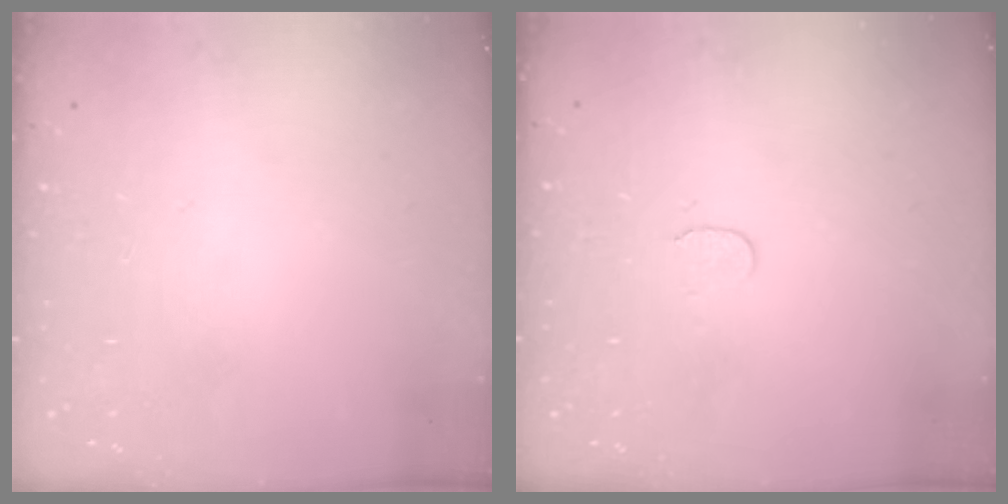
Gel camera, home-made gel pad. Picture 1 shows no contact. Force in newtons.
{"total": 3.8, "press": 3.8, "slide": 0.3}